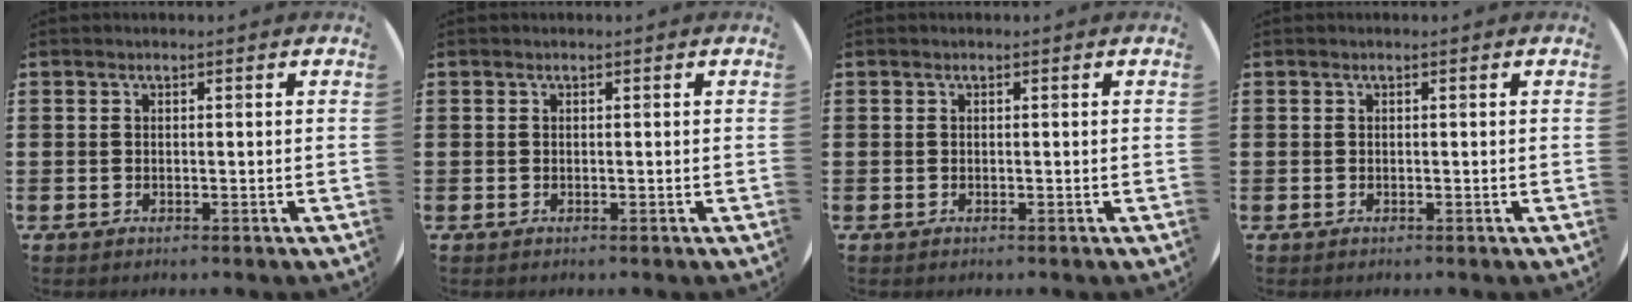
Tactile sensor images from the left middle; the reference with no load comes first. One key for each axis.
{"total": 0.0}
{"total": 0.0}
{"total": 0.0}